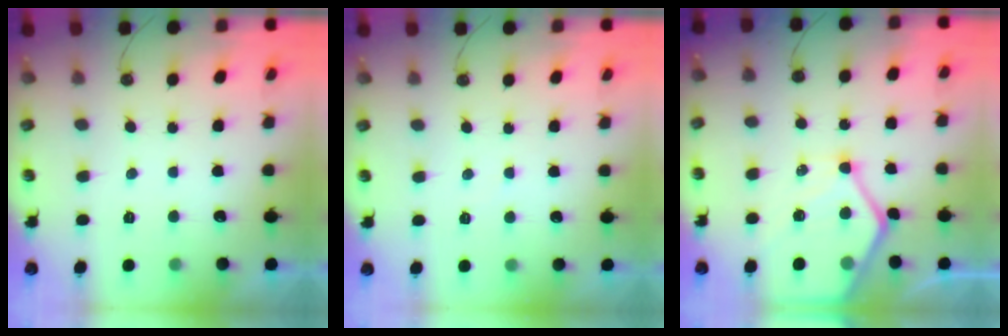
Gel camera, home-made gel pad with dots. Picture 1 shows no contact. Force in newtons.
{"total": 2.8, "press": 2.7, "slide": 0.4}
{"total": 16.0, "press": 15.9, "slide": 1.5}